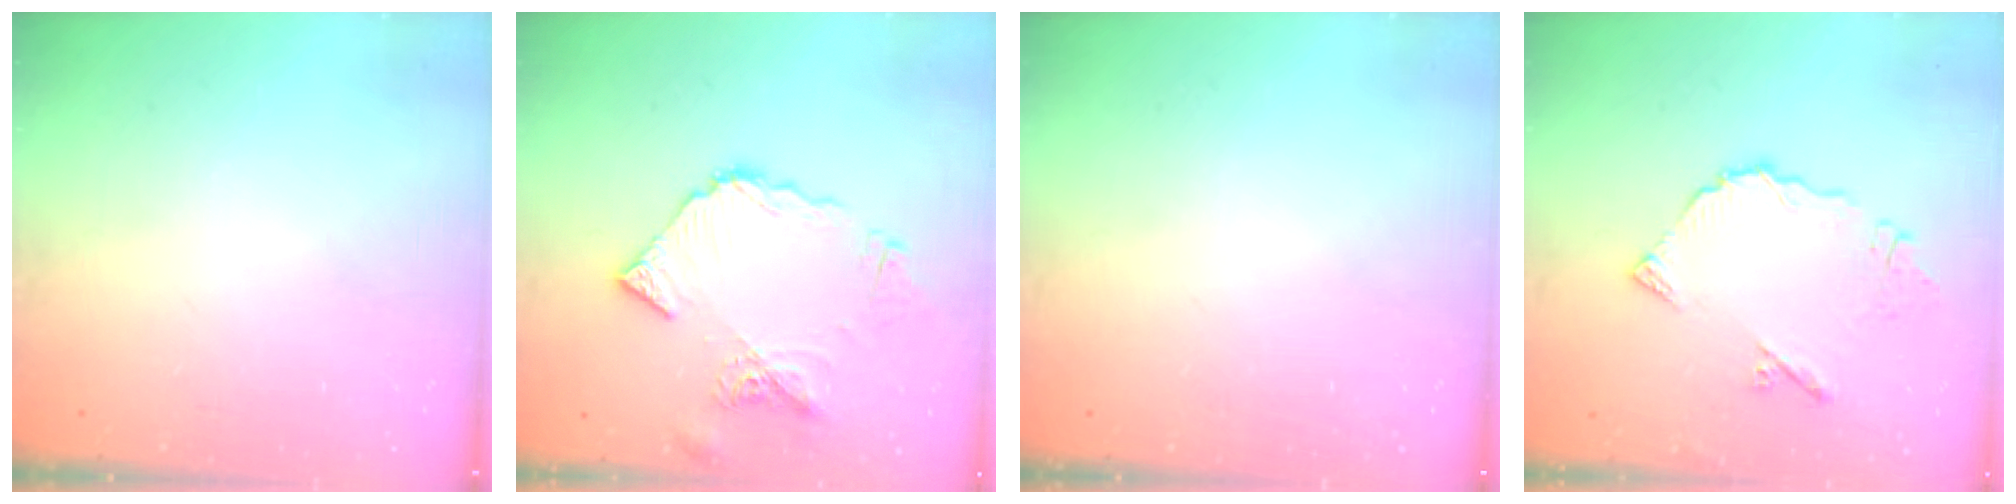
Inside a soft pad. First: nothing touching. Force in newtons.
{"total": 12.6, "press": 12.5, "slide": 1.6}
{"total": 0.0}
{"total": 10.0, "press": 10.0, "slide": 0.8}